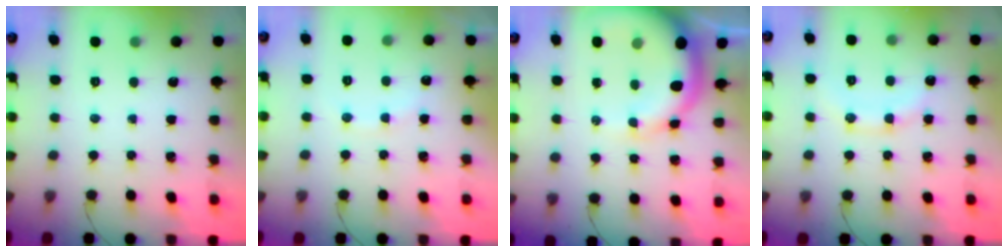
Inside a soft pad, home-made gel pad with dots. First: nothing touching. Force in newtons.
{"total": 7.5, "press": 7.4, "slide": 1.3}
{"total": 11.6, "press": 11.4, "slide": 2.2}
{"total": 10.7, "press": 10.7, "slide": 1.2}